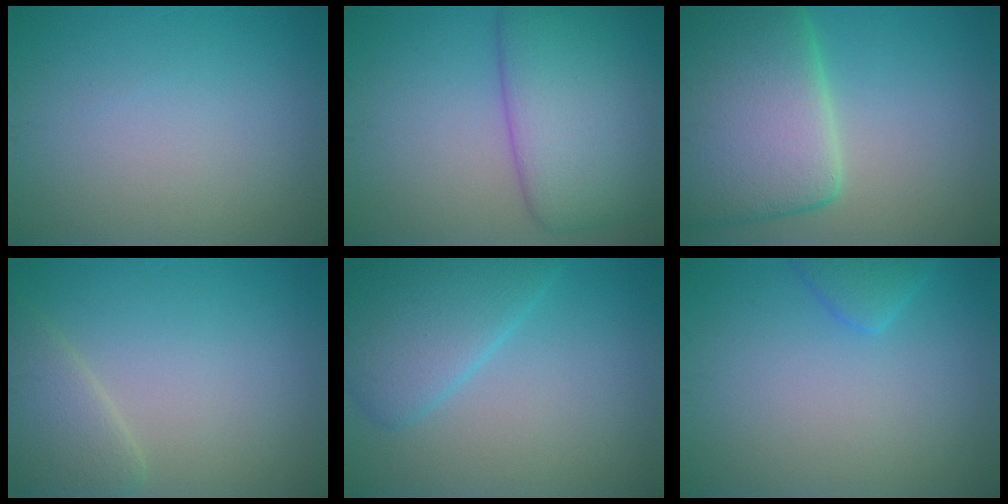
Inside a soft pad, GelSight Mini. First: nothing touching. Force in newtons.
{"total": 8.5, "press": 8.5, "slide": 0.4}
{"total": 11.9, "press": 11.8, "slide": 1.3}
{"total": 3.1, "press": 3.1, "slide": 0.1}
{"total": 4.8, "press": 4.8, "slide": 0.1}
{"total": 1.8, "press": 1.8, "slide": 0.1}